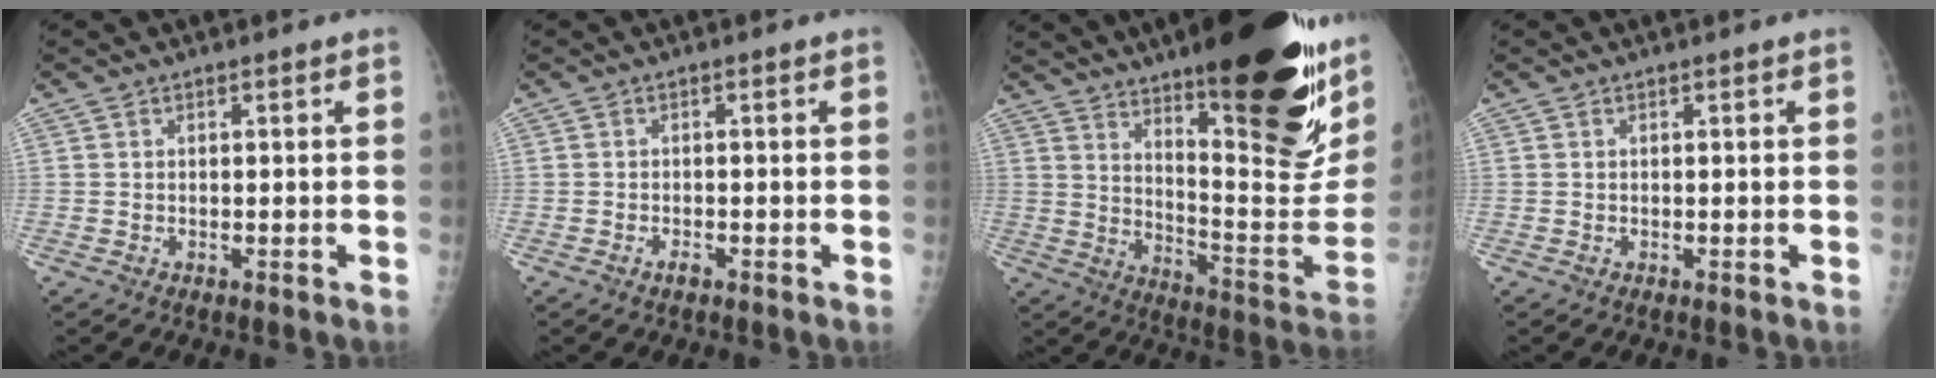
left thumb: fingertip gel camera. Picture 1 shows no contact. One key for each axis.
{"total": 1.2, "fx": -0.8, "fy": 0.5, "fz": 0.8, "tx": -0.014, "ty": 0.003, "tz": -0.014}
{"total": 31.0, "fx": 16.8, "fy": 8.0, "fz": 24.8, "tx": -0.288, "ty": -0.063, "tz": 0.261}
{"total": 0.0}